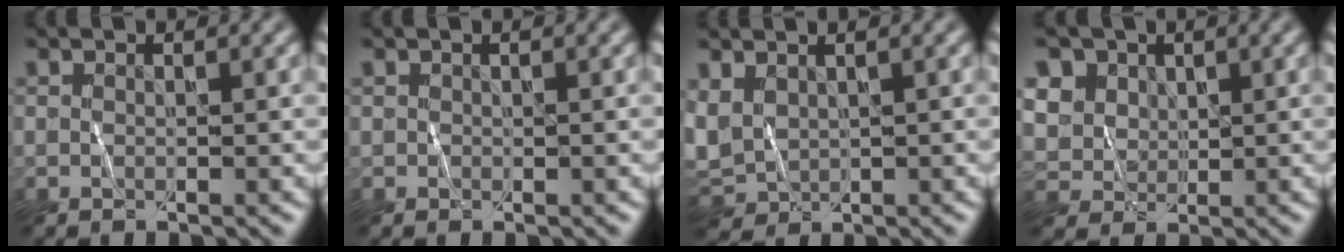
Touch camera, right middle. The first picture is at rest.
{"total": 0.0}
{"total": 3.3, "force": [0.6, 2.5, 2.0], "torque": [-0.057, -0.002, 0.012]}
{"total": 5.8, "force": [2.7, 4.8, 1.9], "torque": [-0.060, 0.014, 0.045]}